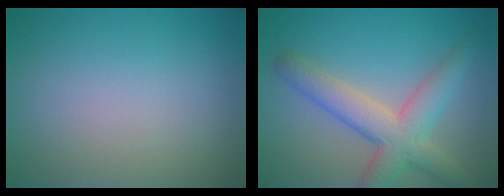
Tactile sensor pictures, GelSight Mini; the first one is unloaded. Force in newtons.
{"total": 5.5, "press": 5.5, "slide": 0.5}